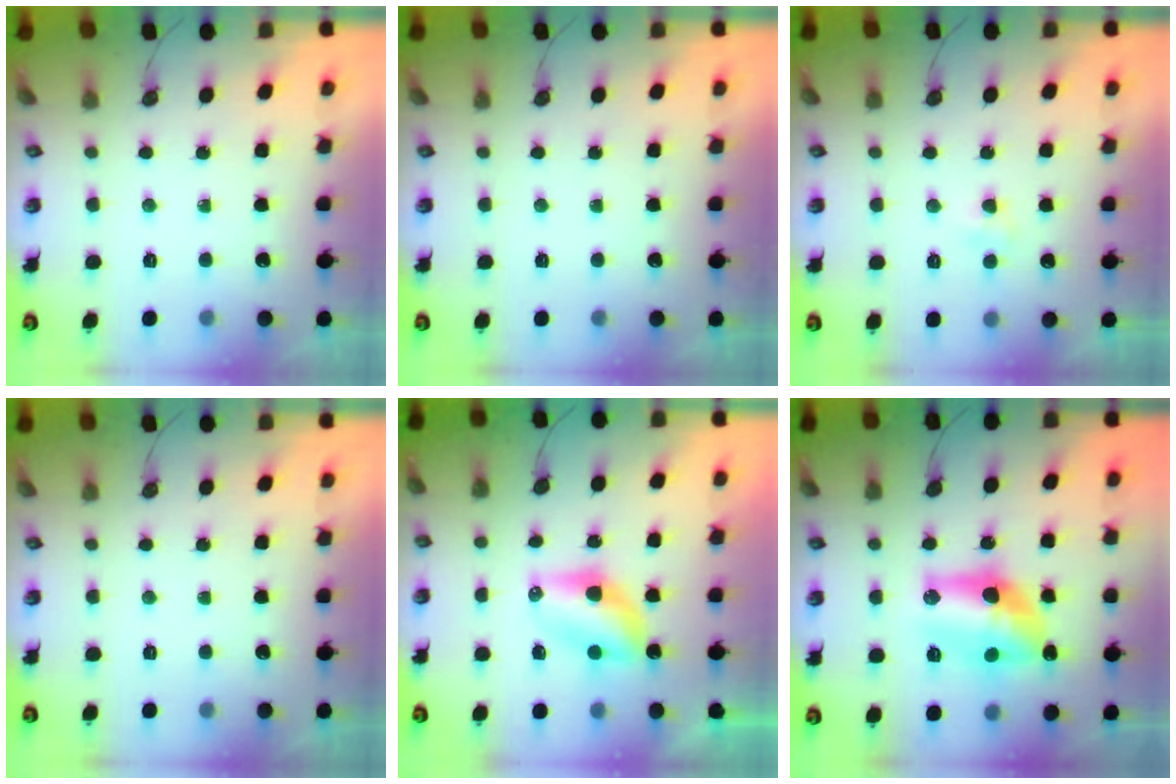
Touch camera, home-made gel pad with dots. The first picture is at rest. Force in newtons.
{"total": 0.0}
{"total": 3.6, "press": 2.7, "slide": 2.3}
{"total": 0.0}
{"total": 6.6, "press": 6.6, "slide": 0.3}
{"total": 13.0, "press": 13.0, "slide": 1.0}